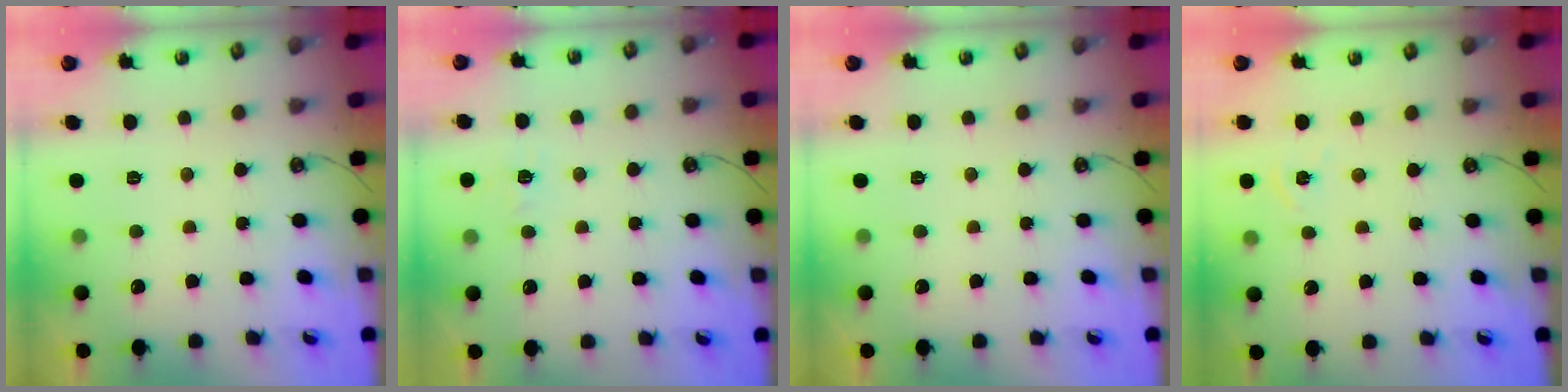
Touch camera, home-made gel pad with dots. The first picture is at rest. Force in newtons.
{"total": 6.3, "press": 6.3, "slide": 0.6}
{"total": 0.0}
{"total": 4.7, "press": 4.7, "slide": 0.5}